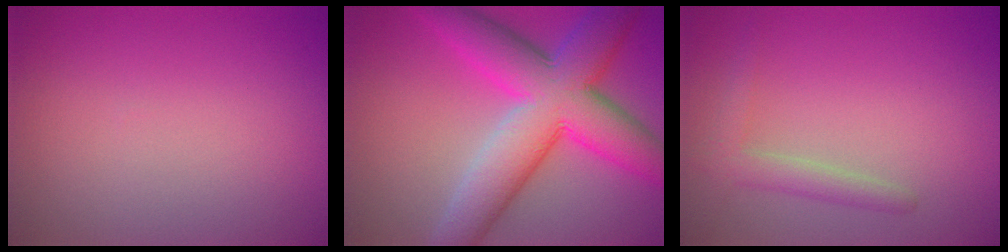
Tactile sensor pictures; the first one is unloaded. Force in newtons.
{"total": 11.0, "press": 11.0, "slide": 0.4}
{"total": 2.2, "press": 2.1, "slide": 0.2}